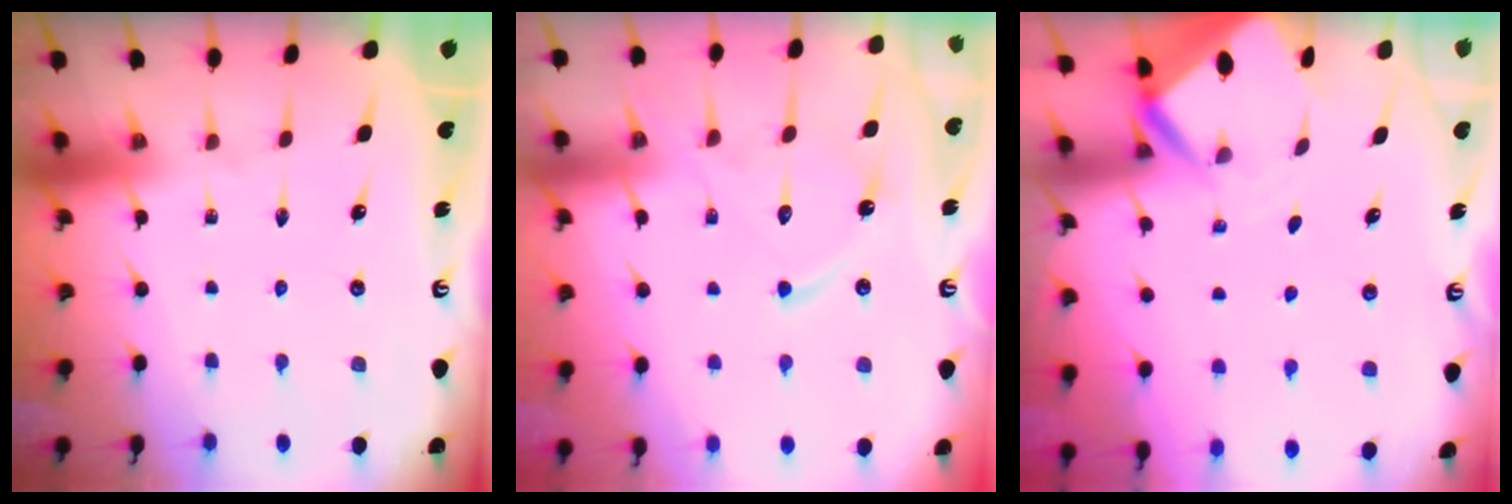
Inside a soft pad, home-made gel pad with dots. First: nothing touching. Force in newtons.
{"total": 12.5, "press": 12.4, "slide": 1.1}
{"total": 3.2, "press": 3.2, "slide": 0.2}